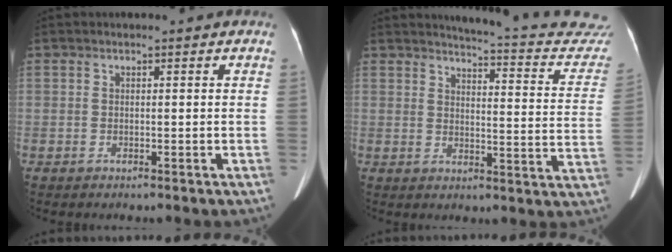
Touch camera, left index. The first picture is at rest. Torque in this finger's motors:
{"motor_torque": [0.13, -0.69, -0.04, -0.02]}